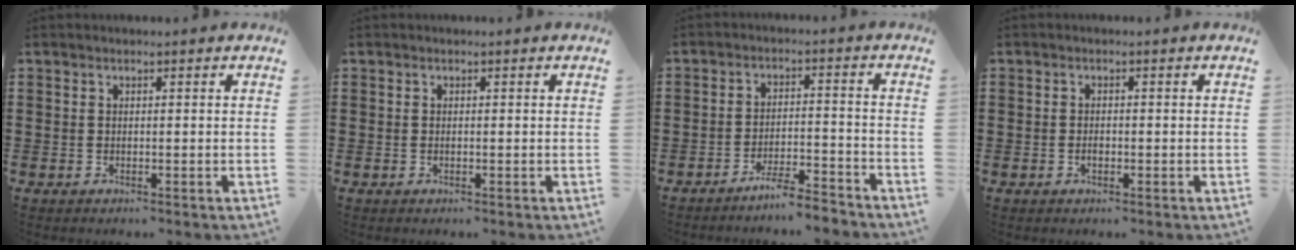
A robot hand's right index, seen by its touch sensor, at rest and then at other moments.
{"total": 0.0}
{"total": 5.0, "force": [-4.7, 0.1, 1.8], "torque": [-0.030, 0.001, -0.090]}
{"total": 1.1, "force": [-0.4, 0.4, 1.0], "torque": [-0.020, -0.005, -0.006]}